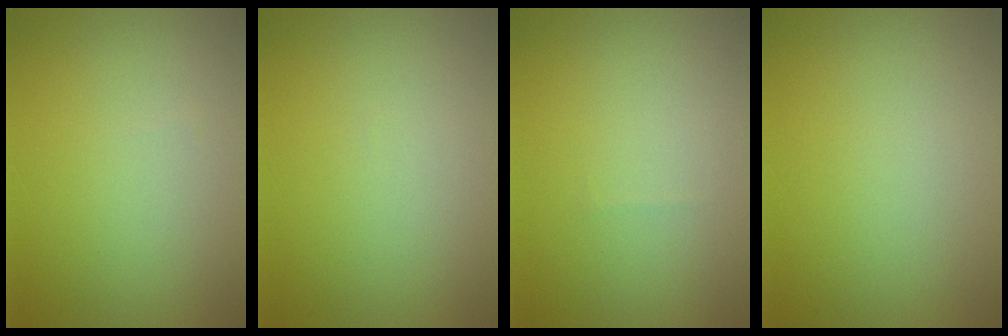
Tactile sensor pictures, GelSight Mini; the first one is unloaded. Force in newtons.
{"total": 0.0}
{"total": 0.0}
{"total": 0.0}